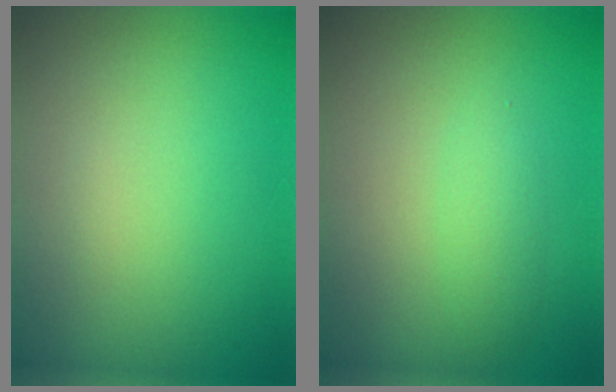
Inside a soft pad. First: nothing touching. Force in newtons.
{"total": 1.4, "press": 1.4, "slide": 0.1}